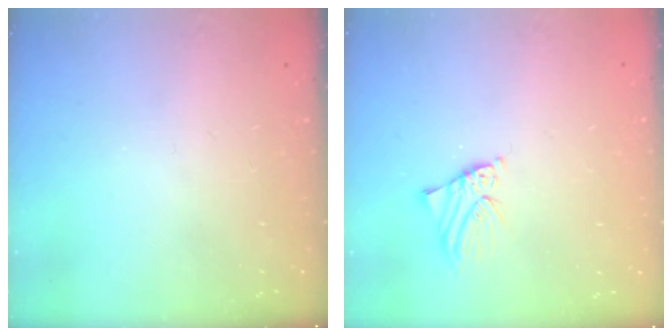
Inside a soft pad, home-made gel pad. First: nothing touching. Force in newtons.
{"total": 2.7, "press": 2.7, "slide": 0.4}